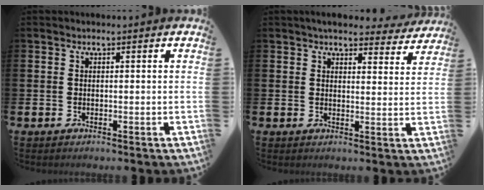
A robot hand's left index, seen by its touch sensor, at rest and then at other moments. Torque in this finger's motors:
{"motor_torque": [1.07, -1.07, 0.43, 0.07]}